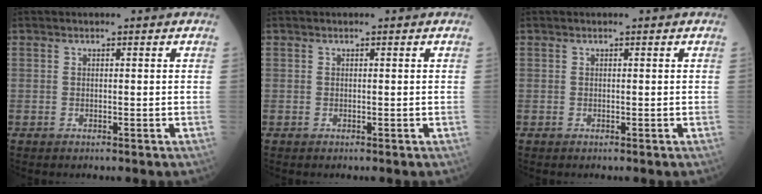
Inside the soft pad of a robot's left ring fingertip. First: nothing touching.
{"total": 0.0}
{"total": 0.0}